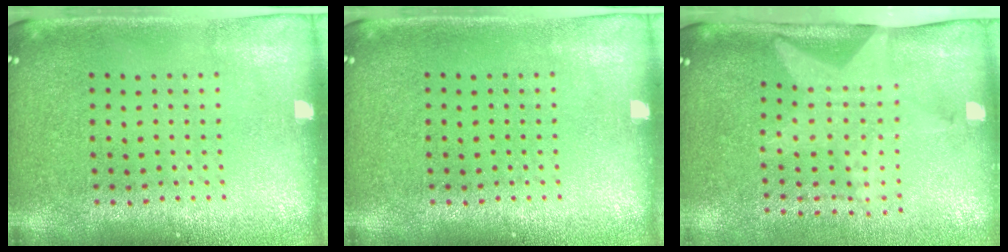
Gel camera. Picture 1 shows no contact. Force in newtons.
{"total": 0.0}
{"total": 2.0, "press": 1.5, "slide": 1.4}